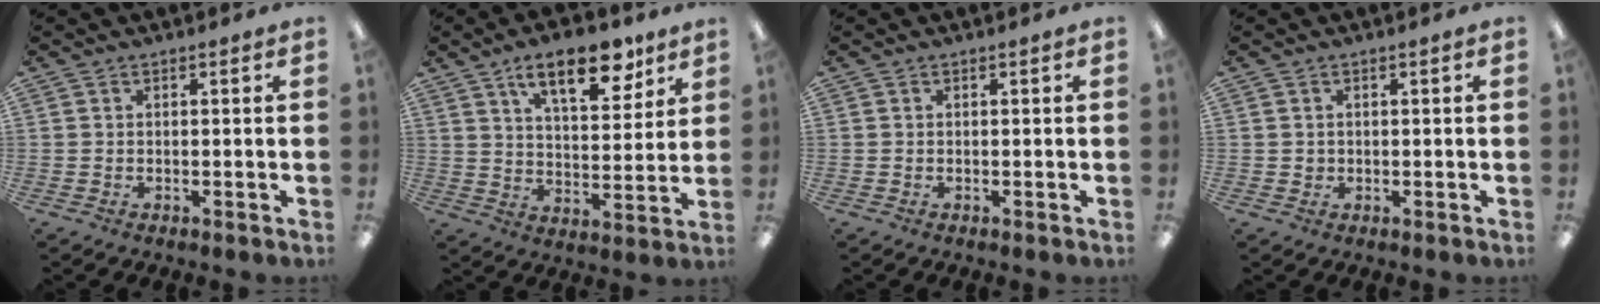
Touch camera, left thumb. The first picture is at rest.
{"total": 14.5, "force": [9.3, 6.1, 9.3], "torque": [-0.126, -0.041, 0.155]}
{"total": 0.0}
{"total": 0.9, "force": [0.1, 0.9, 0.3], "torque": [-0.006, 0.006, 0.000]}